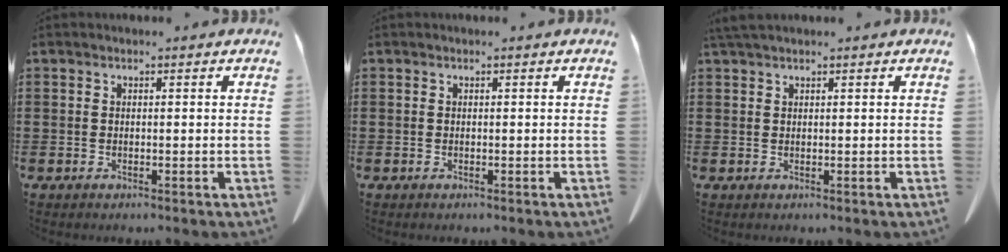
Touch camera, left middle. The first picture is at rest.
{"total": 0.0}
{"total": 1.4, "force": [1.1, 0.1, 0.7], "torque": [-0.017, 0.000, 0.022]}